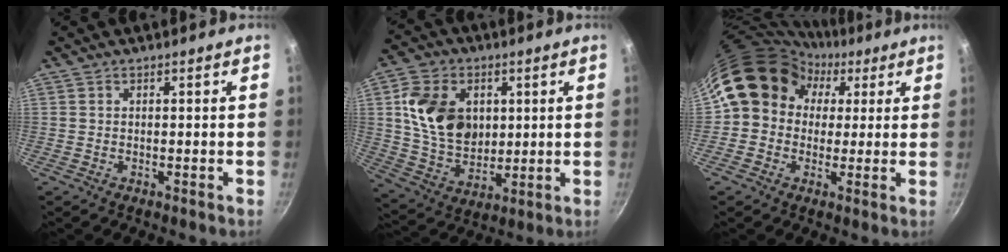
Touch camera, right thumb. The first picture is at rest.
{"total": 15.7, "force": [3.2, 11.8, 9.8], "torque": [-0.153, -0.006, 0.063]}
{"total": 13.7, "force": [3.5, 11.9, 5.9], "torque": [-0.068, 0.029, 0.042]}